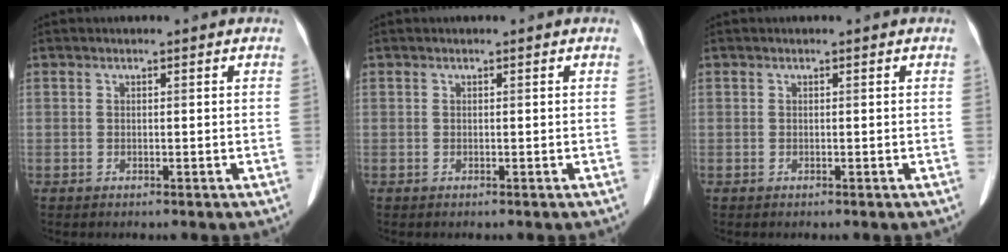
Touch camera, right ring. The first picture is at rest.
{"total": 0.0}
{"total": 0.0}